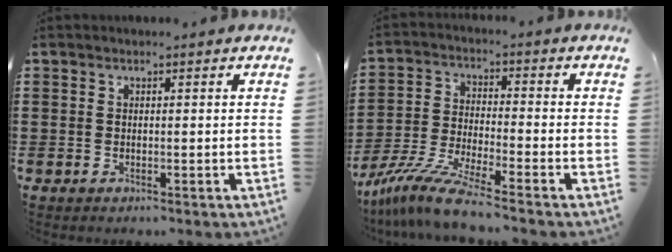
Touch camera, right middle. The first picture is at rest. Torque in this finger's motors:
{"motor_torque": [2.14, 0.00, 0.47, 0.18]}